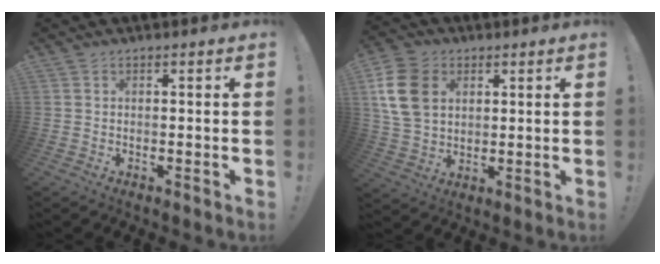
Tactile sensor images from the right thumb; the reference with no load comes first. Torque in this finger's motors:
{"motor_torque": [-0.28, 0.70, 0.10, 0.31, 0.10]}